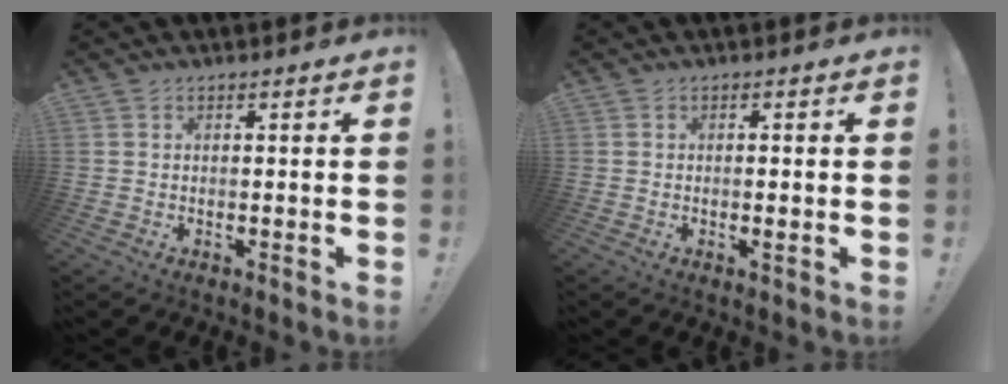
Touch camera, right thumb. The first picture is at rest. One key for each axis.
{"total": 1.2, "fx": -0.4, "fy": 0.0, "fz": 1.1, "tx": -0.018, "ty": -0.002, "tz": -0.007}